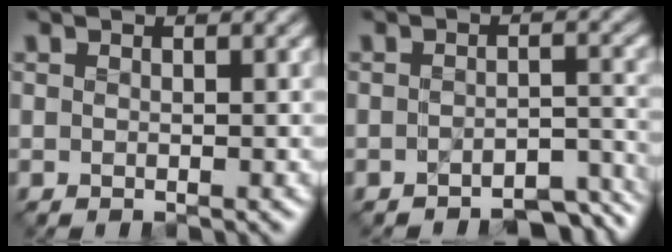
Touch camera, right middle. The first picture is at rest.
{"total": 3.9, "force": [-3.4, 1.0, 1.5], "torque": [-0.012, -0.001, -0.043]}